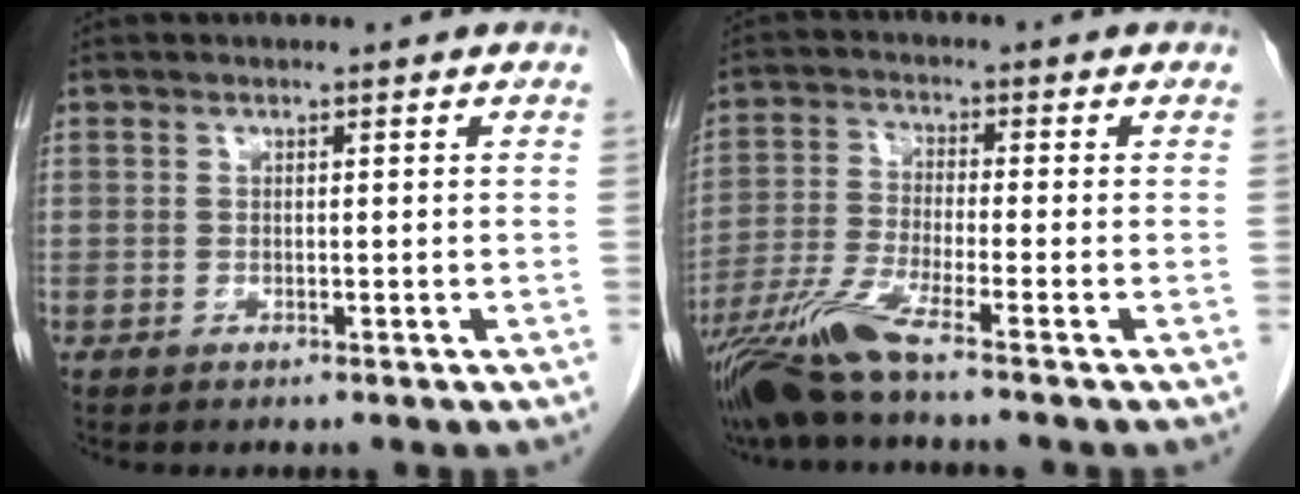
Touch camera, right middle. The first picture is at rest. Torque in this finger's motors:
{"motor_torque": [1.18, -0.96, 0.31, 0.13]}